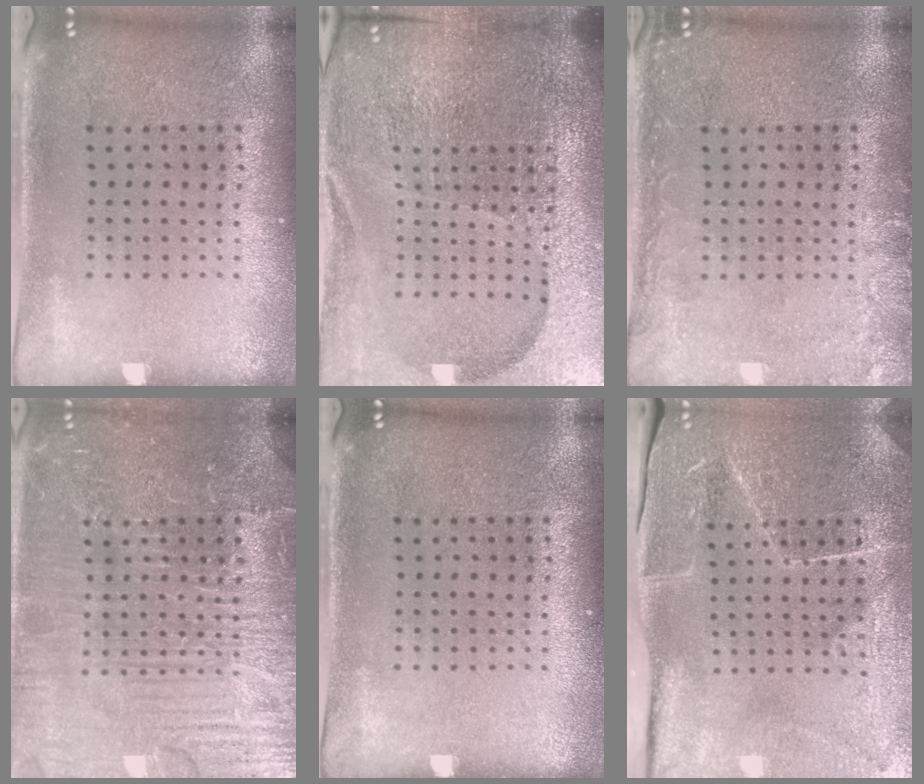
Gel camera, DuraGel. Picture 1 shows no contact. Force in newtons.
{"total": 6.6, "press": 5.7, "slide": 3.3}
{"total": 2.4, "press": 2.4, "slide": 0.4}
{"total": 7.6, "press": 7.6, "slide": 1.0}
{"total": 0.0}
{"total": 3.8, "press": 3.7, "slide": 0.2}